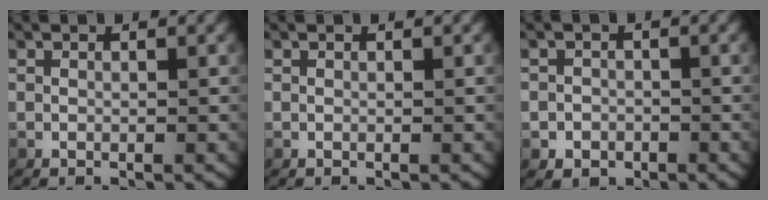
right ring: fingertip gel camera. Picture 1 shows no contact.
{"total": 0.0}
{"total": 2.6, "force": [-1.4, 2.1, 0.3], "torque": [0.003, -0.010, -0.021]}